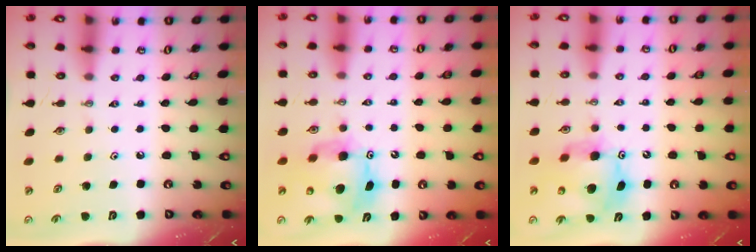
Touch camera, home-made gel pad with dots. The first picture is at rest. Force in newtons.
{"total": 11.2, "press": 11.2, "slide": 1.2}
{"total": 11.6, "press": 11.5, "slide": 1.1}